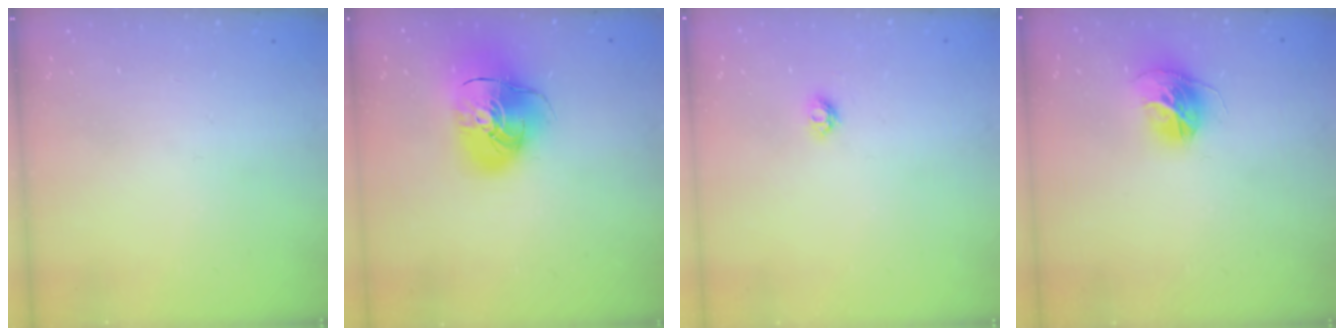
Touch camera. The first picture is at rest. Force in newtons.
{"total": 15.4, "press": 15.2, "slide": 2.3}
{"total": 3.6, "press": 3.5, "slide": 0.3}
{"total": 12.0, "press": 12.0, "slide": 1.2}